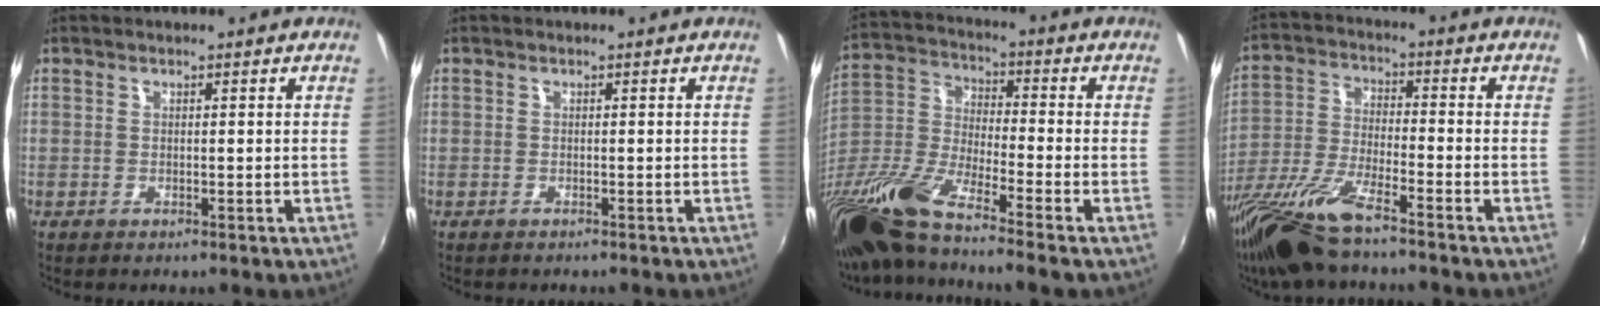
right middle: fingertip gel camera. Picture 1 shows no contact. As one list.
[{"total": 0.7, "force": [-0.5, 0.4, 0.0], "torque": [-0.001, 0.000, -0.008]}, {"total": 18.0, "force": [-13.0, 1.5, 12.3], "torque": [-0.245, -0.048, -0.258]}, {"total": 13.7, "force": [-10.5, 2.3, 8.6], "torque": [-0.182, -0.034, -0.203]}]